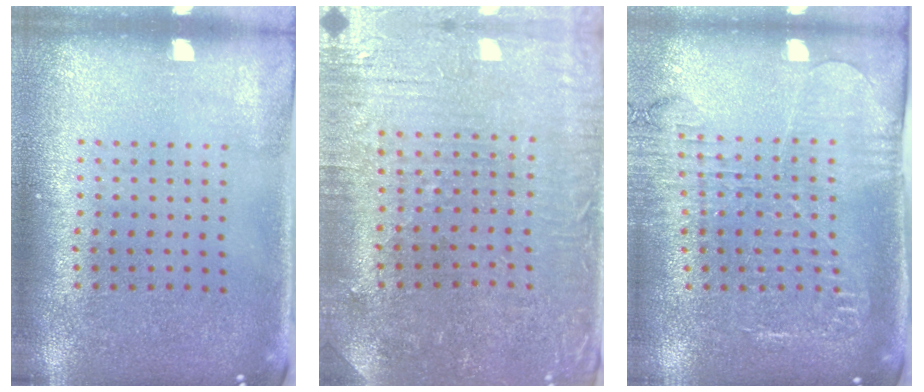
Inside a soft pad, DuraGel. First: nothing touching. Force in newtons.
{"total": 1.0, "press": 0.9, "slide": 0.4}
{"total": 1.9, "press": 1.9, "slide": 0.1}